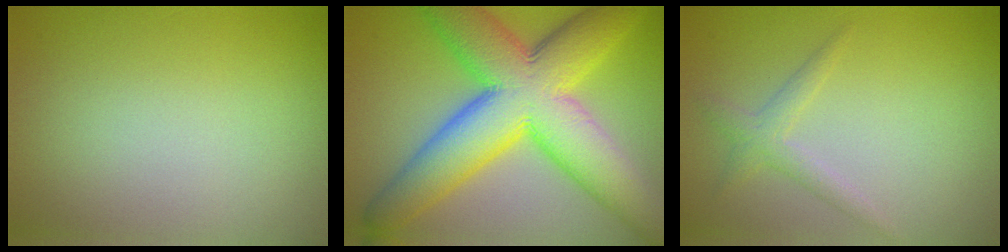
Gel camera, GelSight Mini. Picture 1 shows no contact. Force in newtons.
{"total": 13.8, "press": 13.8, "slide": 0.2}
{"total": 1.8, "press": 1.8, "slide": 0.1}